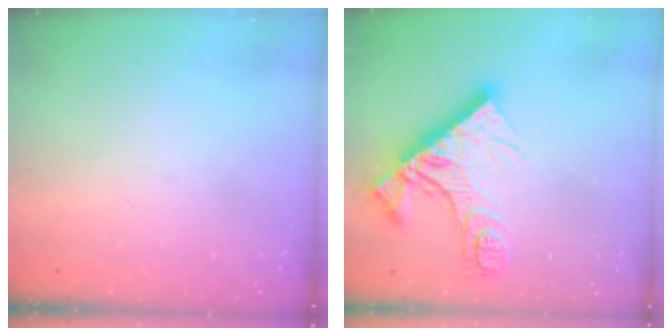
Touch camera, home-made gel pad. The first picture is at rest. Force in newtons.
{"total": 16.2, "press": 16.1, "slide": 1.6}